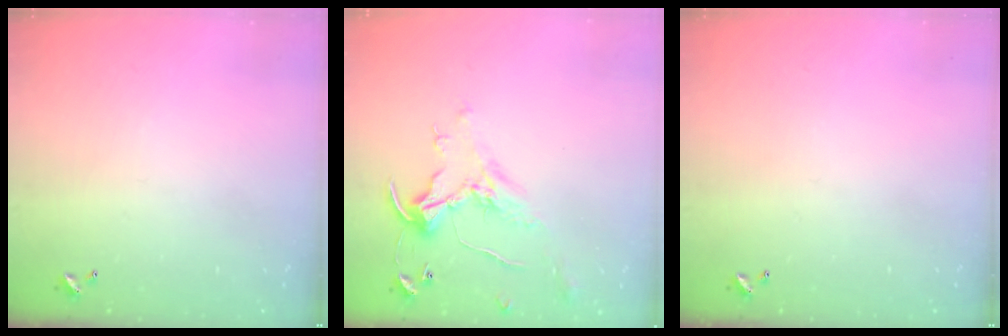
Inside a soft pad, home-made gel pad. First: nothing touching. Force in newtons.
{"total": 1.0, "press": 0.9, "slide": 0.5}
{"total": 0.0}